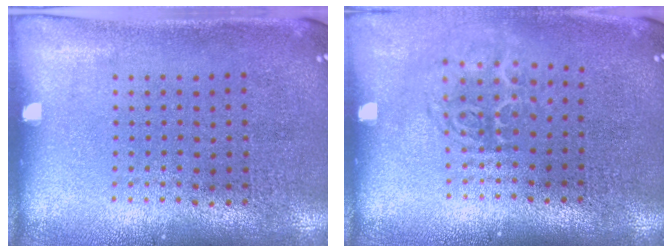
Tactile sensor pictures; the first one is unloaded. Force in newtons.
{"total": 1.8, "press": 1.2, "slide": 1.3}